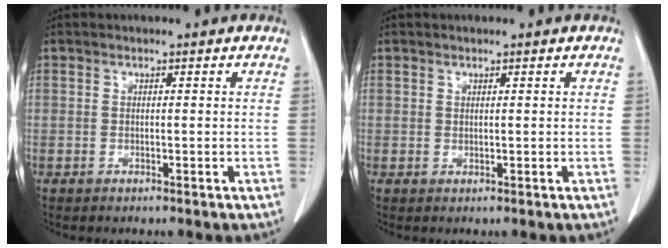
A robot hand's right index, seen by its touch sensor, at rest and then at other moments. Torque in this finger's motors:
{"motor_torque": [0.00, 0.00, 0.00, 0.00]}